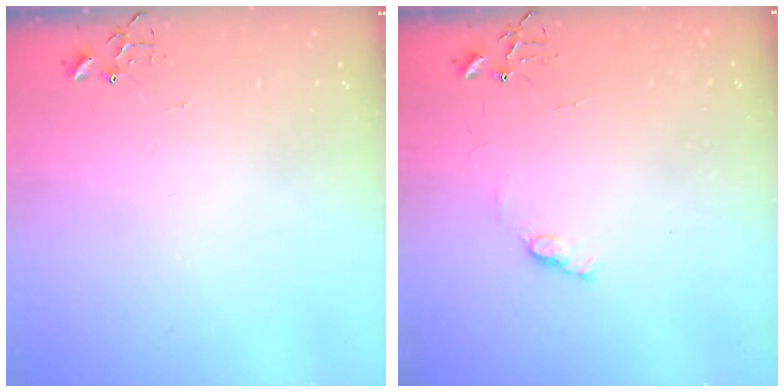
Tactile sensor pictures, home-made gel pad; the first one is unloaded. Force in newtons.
{"total": 6.8, "press": 6.8, "slide": 0.8}